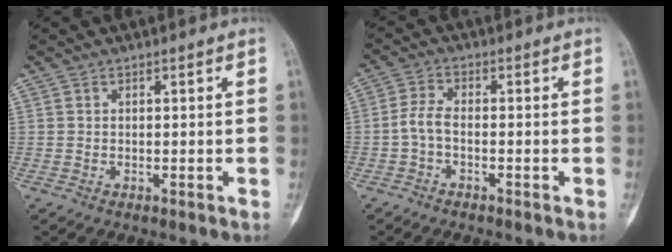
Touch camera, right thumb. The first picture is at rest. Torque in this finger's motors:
{"motor_torque": [0.51, 0.47, 0.20, -0.19, 0.05]}